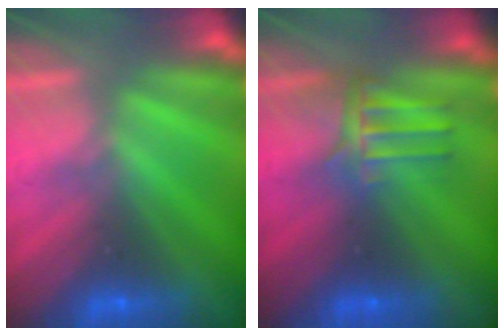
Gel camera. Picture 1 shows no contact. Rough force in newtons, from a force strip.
{"total": 3.8}